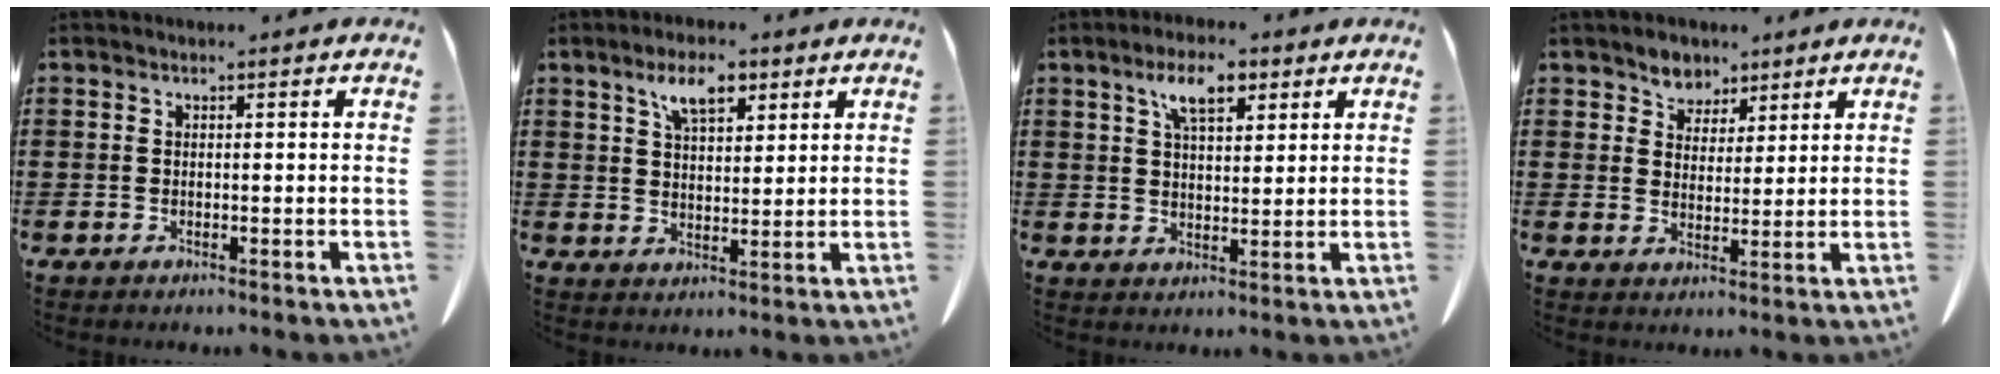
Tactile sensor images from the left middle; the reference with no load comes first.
{"total": 6.1, "force": [3.6, 2.6, 4.1], "torque": [-0.075, 0.004, 0.060]}
{"total": 6.3, "force": [3.6, 2.6, 4.5], "torque": [-0.083, 0.005, 0.059]}
{"total": 4.3, "force": [3.6, 2.4, 0.3], "torque": [-0.025, 0.000, 0.067]}